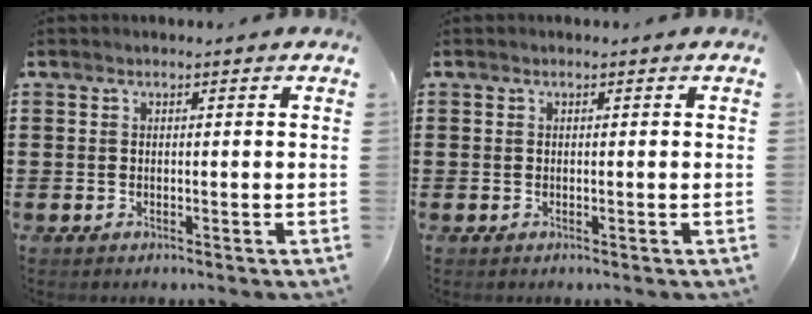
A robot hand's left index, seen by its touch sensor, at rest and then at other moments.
{"total": 0.0}